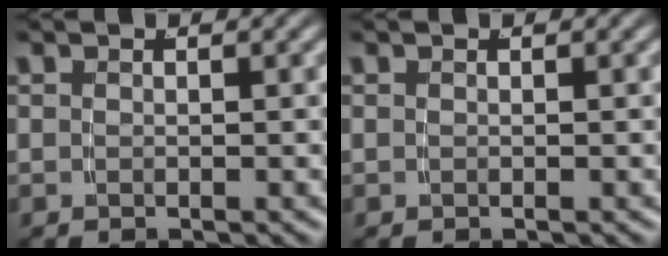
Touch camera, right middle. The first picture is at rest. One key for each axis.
{"total": 0.0}